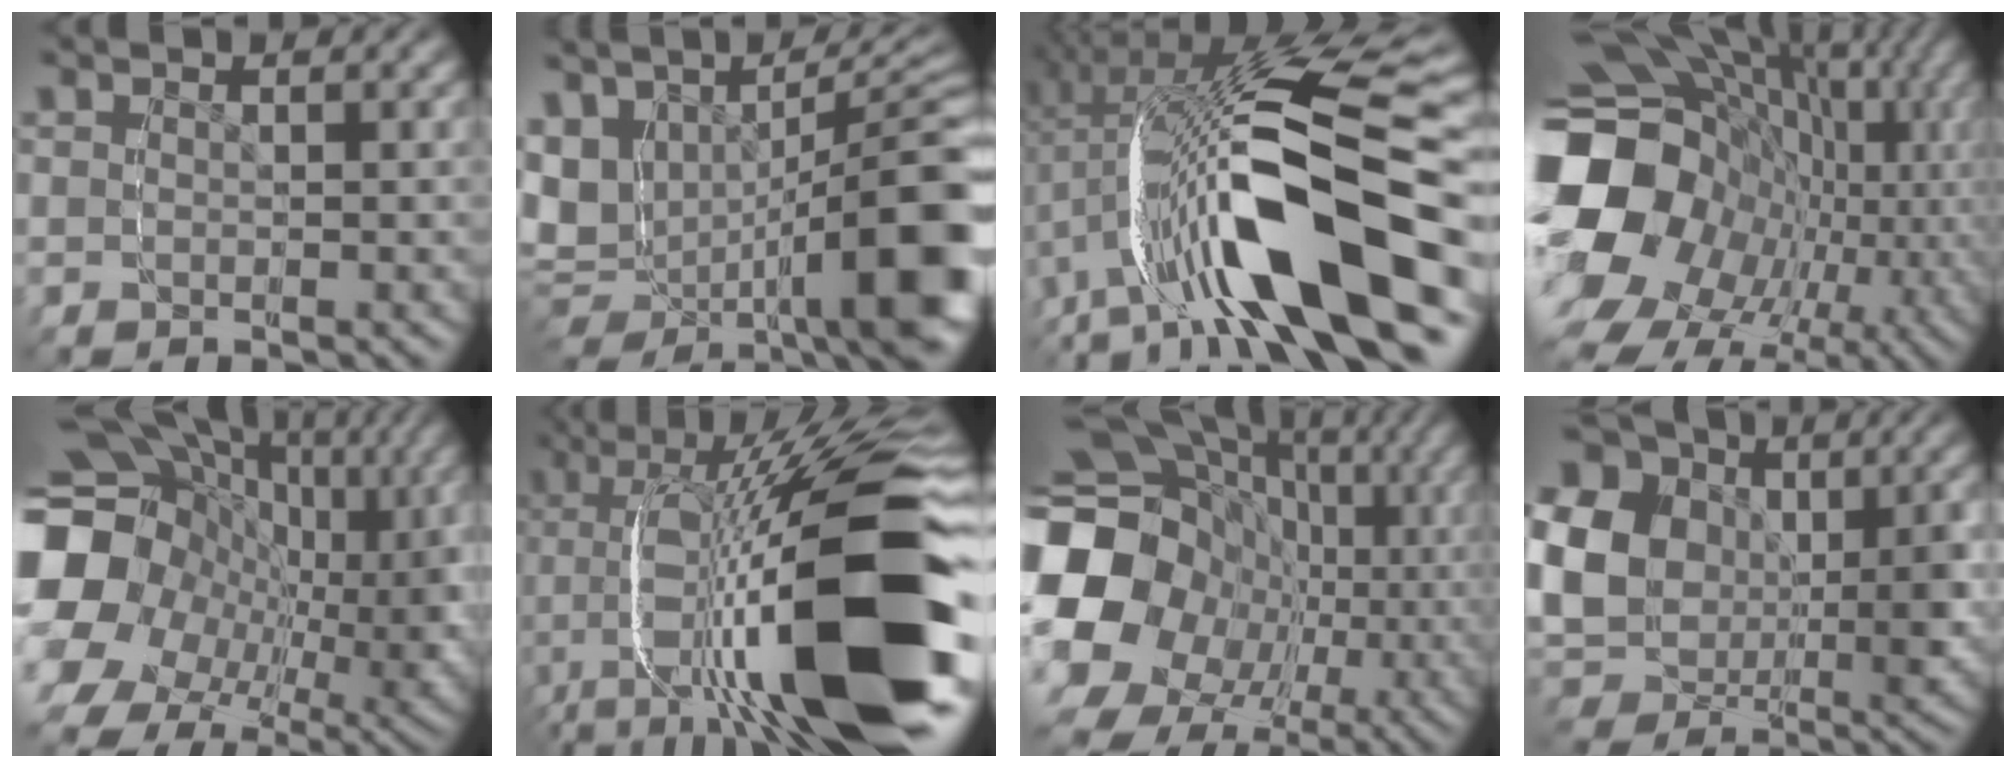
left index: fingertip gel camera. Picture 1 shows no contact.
{"total": 15.1, "force": [0.1, 10.0, 11.4], "torque": [-0.204, 0.003, -0.001]}
{"total": 13.6, "force": [-2.3, 5.2, 12.3], "torque": [-0.206, 0.017, -0.039]}
{"total": 23.6, "force": [-1.3, 17.6, 15.7], "torque": [-0.270, -0.040, -0.011]}
{"total": 19.4, "force": [-0.5, 15.2, 12.1], "torque": [-0.230, -0.033, -0.012]}
{"total": 18.8, "force": [-1.4, 7.9, 17.0], "torque": [-0.263, 0.020, -0.024]}
{"total": 19.0, "force": [-1.1, 15.8, 10.5], "torque": [-0.199, -0.037, -0.017]}
{"total": 16.5, "force": [1.9, 13.6, 9.2], "torque": [-0.201, -0.010, 0.016]}